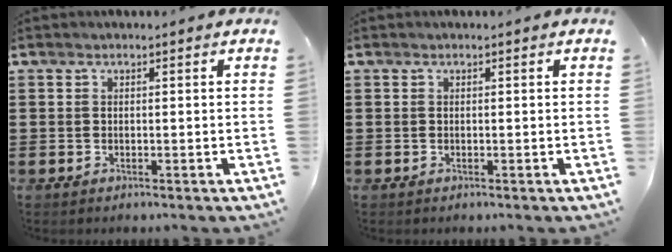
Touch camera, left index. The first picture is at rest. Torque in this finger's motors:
{"motor_torque": [0.00, 0.00, 0.01, 0.00]}